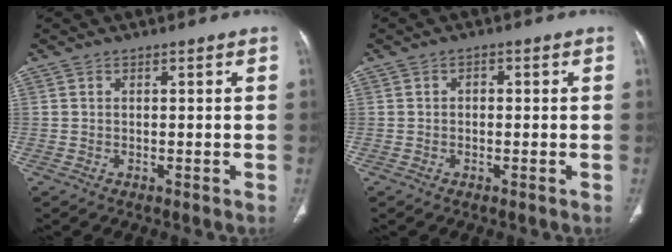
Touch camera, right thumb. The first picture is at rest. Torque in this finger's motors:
{"motor_torque": [-0.50, 0.25, -0.10, -0.16, 0.05]}